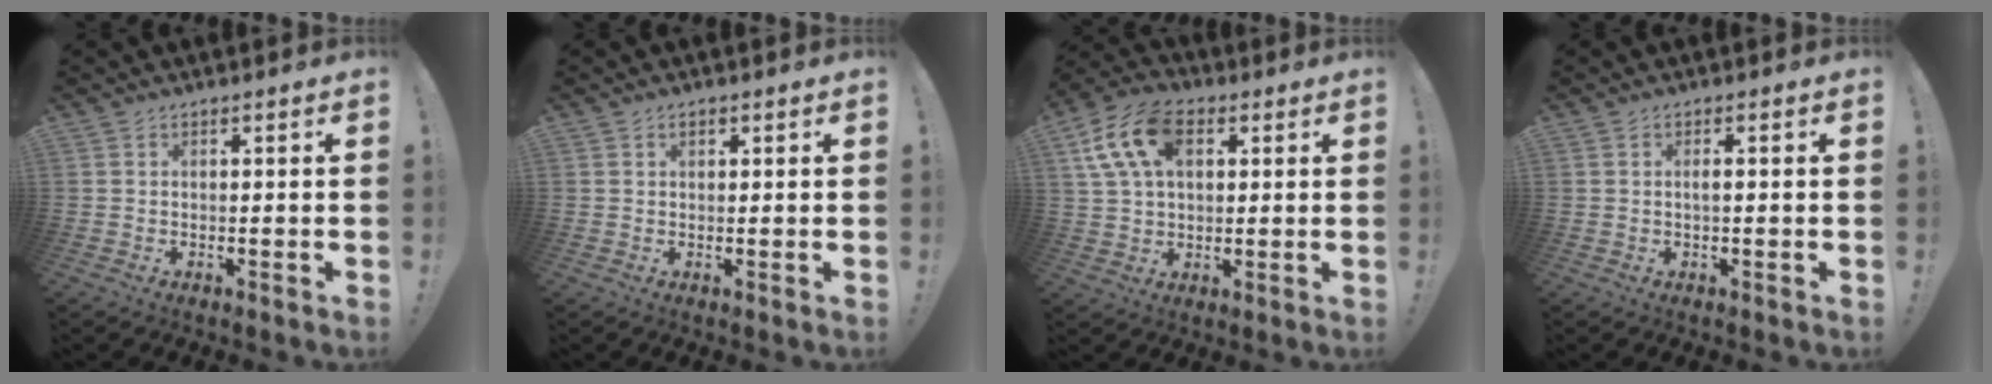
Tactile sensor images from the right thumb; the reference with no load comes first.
{"total": 1.2, "force": [0.6, 0.7, 0.8], "torque": [-0.017, 0.003, 0.011]}
{"total": 14.9, "force": [5.2, 10.0, 9.7], "torque": [-0.179, -0.004, 0.102]}
{"total": 1.5, "force": [-0.3, 0.0, 1.5], "torque": [-0.026, -0.001, -0.007]}